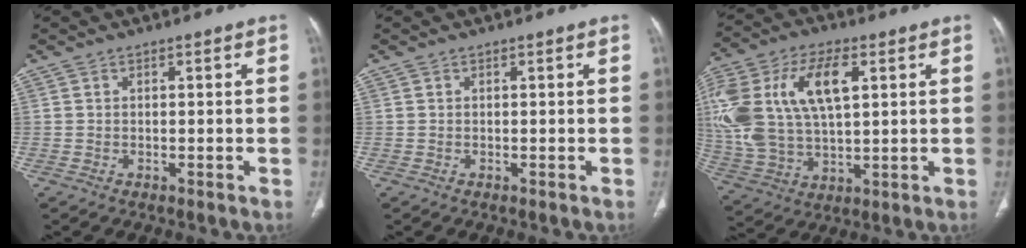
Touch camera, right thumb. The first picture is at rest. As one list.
[{"total": 0.0}, {"total": 23.5, "force": [6.1, 12.6, 18.8], "torque": [-0.422, 0.009, 0.116]}]